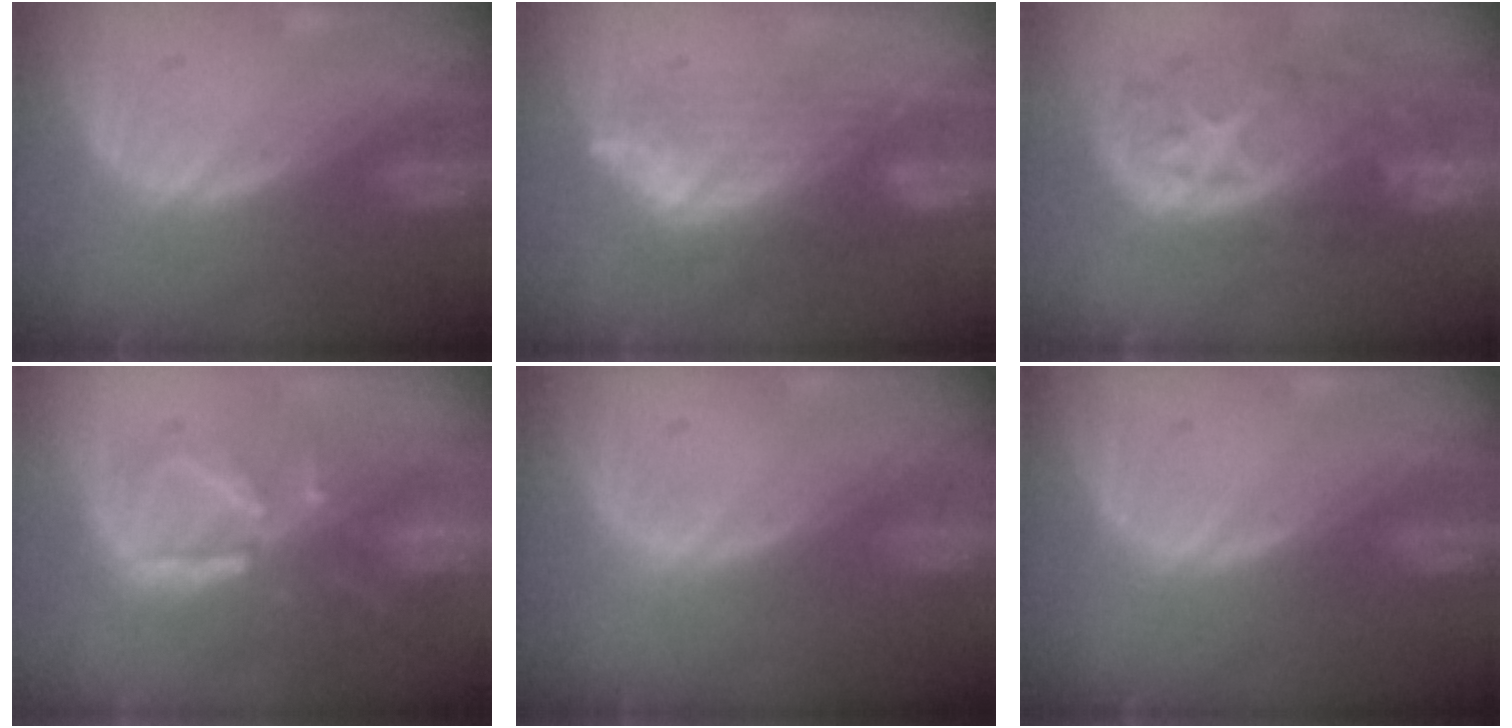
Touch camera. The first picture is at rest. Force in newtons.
{"total": 7.0, "press": 6.4, "slide": 2.8}
{"total": 11.4, "press": 9.8, "slide": 5.7}
{"total": 8.0, "press": 7.7, "slide": 2.4}
{"total": 0.0}
{"total": 0.0}